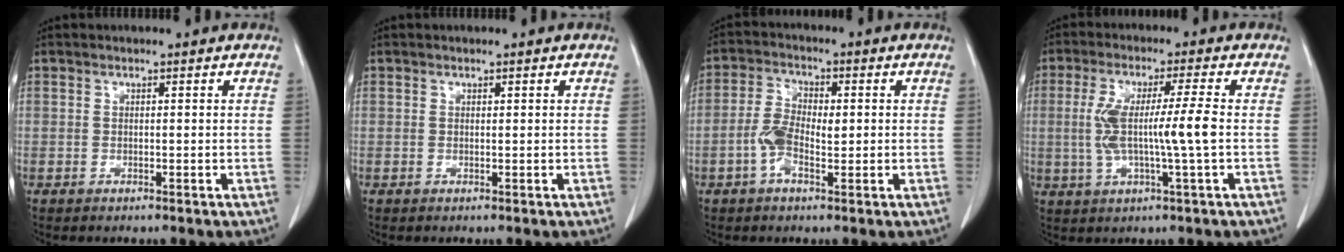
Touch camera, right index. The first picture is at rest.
{"total": 0.0}
{"total": 5.8, "force": [-0.8, 2.5, 5.1], "torque": [-0.113, 0.015, -0.019]}
{"total": 8.9, "force": [-0.3, -0.2, 8.9], "torque": [-0.180, 0.006, -0.005]}